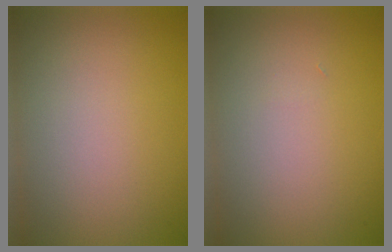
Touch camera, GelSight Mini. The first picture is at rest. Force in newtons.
{"total": 0.0}